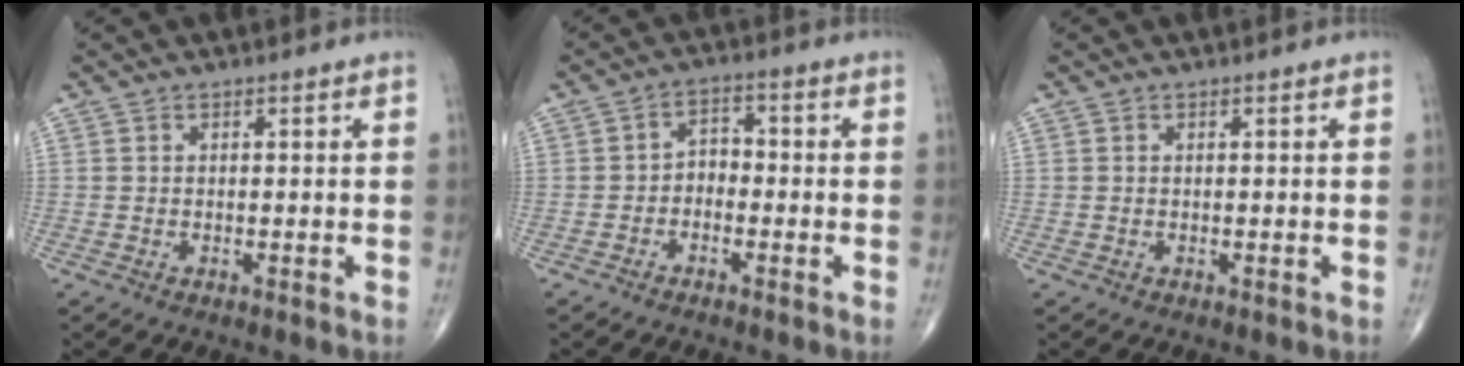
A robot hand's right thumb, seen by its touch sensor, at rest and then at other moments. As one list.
[{"total": 3.6, "force": [-1.2, 2.6, 2.1], "torque": [-0.017, 0.025, -0.033]}, {"total": 0.0}]